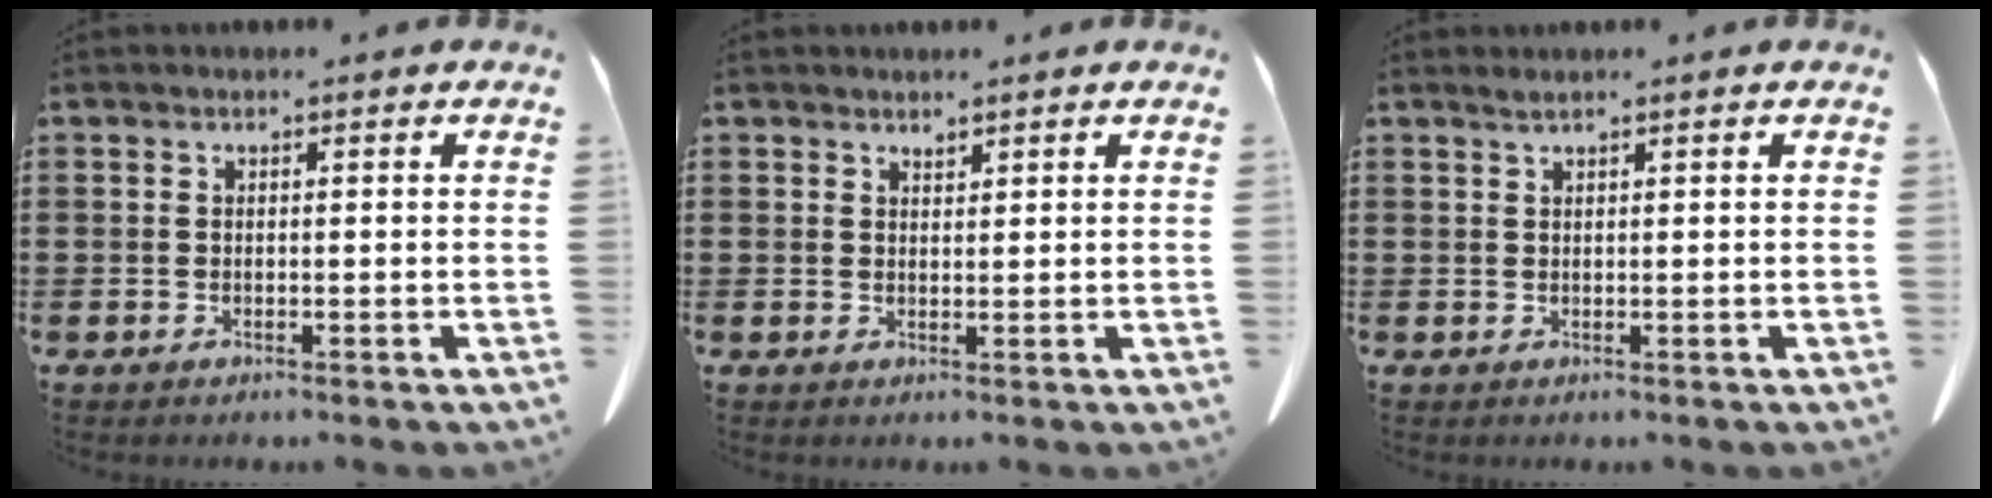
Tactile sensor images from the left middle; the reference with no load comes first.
{"total": 1.3, "force": [1.3, 0.1, 0.1], "torque": [-0.004, -0.004, 0.027]}
{"total": 0.9, "force": [0.7, -0.1, 0.5], "torque": [-0.010, -0.004, 0.015]}